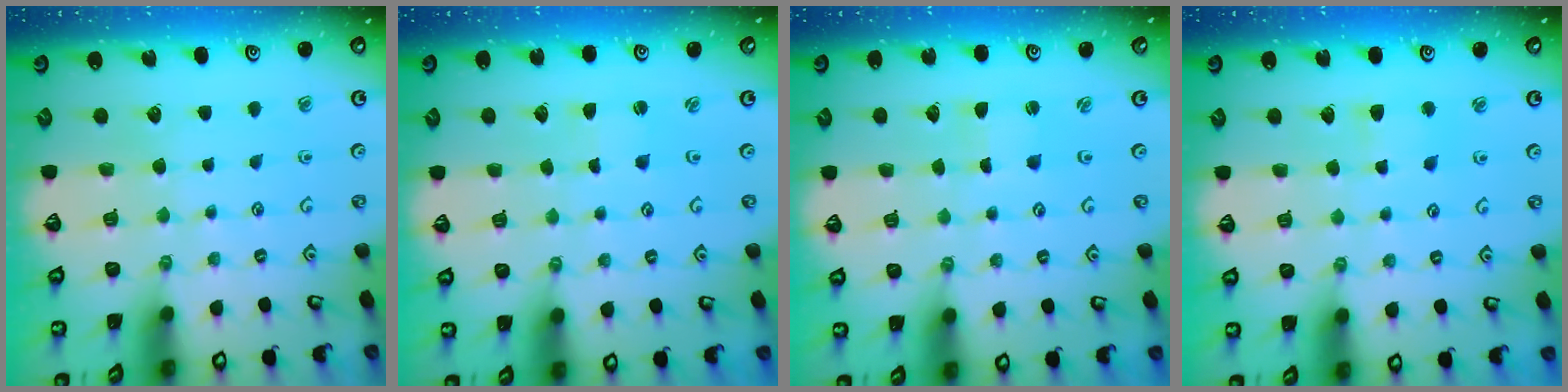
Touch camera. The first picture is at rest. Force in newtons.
{"total": 1.8, "press": 1.8, "slide": 0.3}
{"total": 0.8, "press": 0.8, "slide": 0.0}
{"total": 3.5, "press": 3.5, "slide": 0.4}